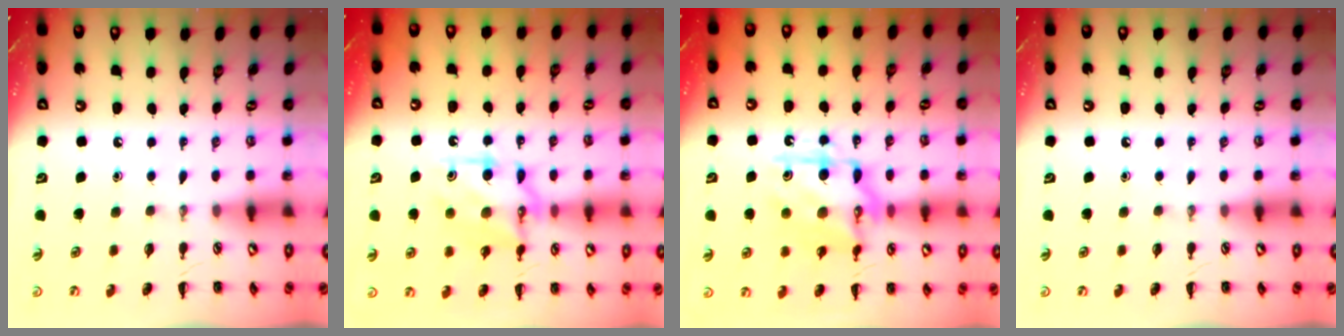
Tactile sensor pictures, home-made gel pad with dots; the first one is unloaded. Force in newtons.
{"total": 11.9, "press": 11.9, "slide": 0.5}
{"total": 15.3, "press": 15.3, "slide": 0.7}
{"total": 0.0}